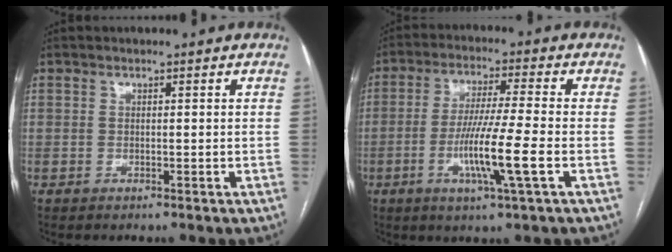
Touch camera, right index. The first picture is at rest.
{"total": 10.1, "force": [-3.0, -0.7, 9.6], "torque": [-0.186, -0.015, -0.058]}